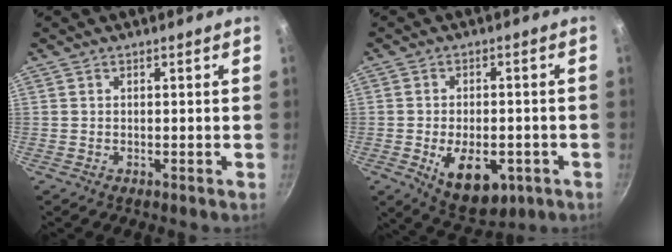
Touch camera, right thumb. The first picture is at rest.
{"total": 11.7, "force": [-3.7, 6.7, 8.8], "torque": [-0.107, 0.003, -0.040]}